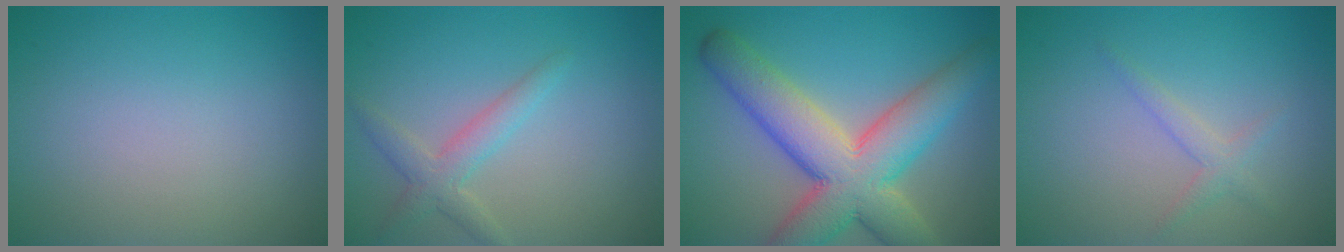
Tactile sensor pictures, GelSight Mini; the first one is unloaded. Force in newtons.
{"total": 2.5, "press": 2.5, "slide": 0.2}
{"total": 10.2, "press": 10.2, "slide": 0.8}
{"total": 1.3, "press": 1.3, "slide": 0.1}